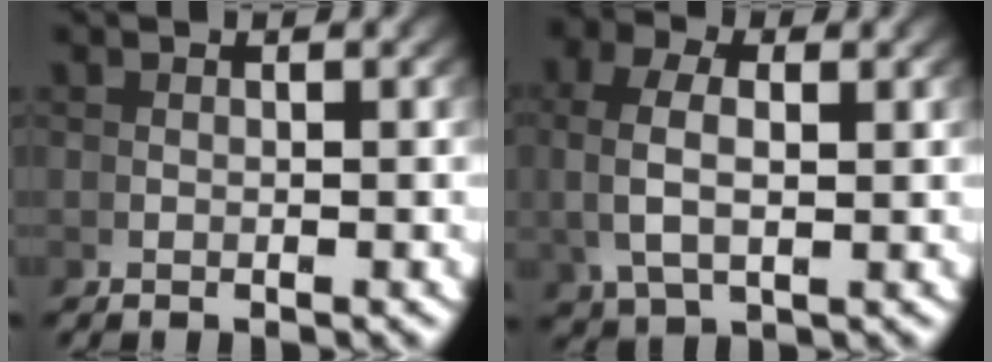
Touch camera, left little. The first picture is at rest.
{"total": 3.3, "force": [1.0, 1.4, 2.8], "torque": [-0.070, -0.001, 0.029]}